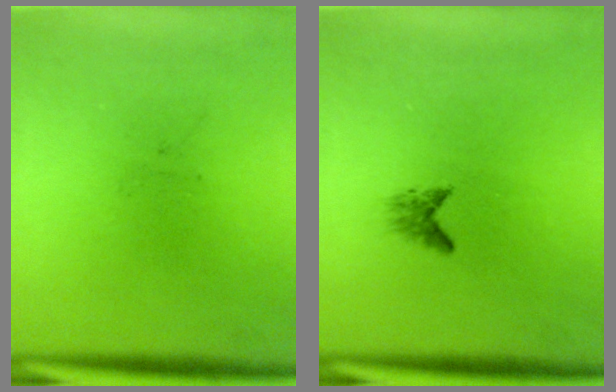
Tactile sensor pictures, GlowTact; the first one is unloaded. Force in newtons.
{"total": 1.1}